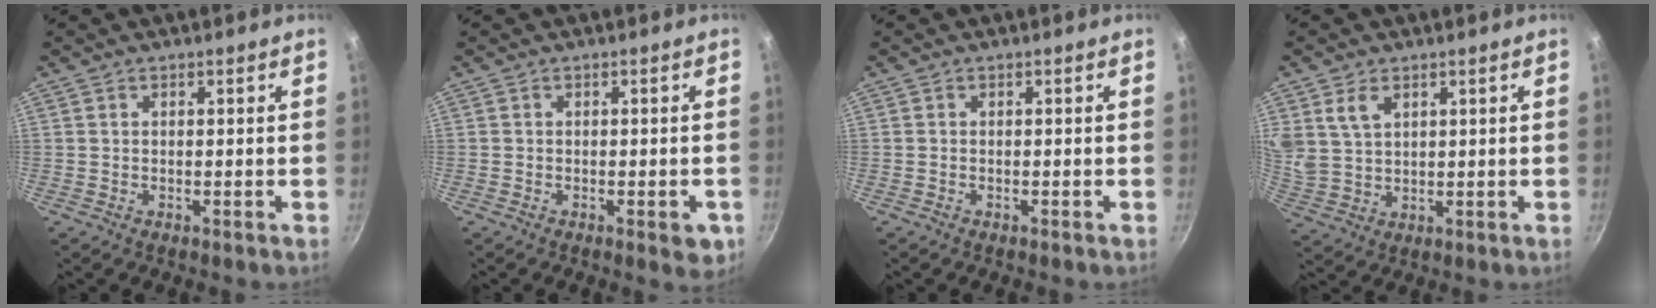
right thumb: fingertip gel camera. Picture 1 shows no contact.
{"total": 3.9, "force": [-1.5, 1.6, 3.2], "torque": [-0.034, 0.002, -0.017]}
{"total": 0.0}
{"total": 5.9, "force": [2.7, 3.9, 3.5], "torque": [-0.059, -0.013, 0.063]}